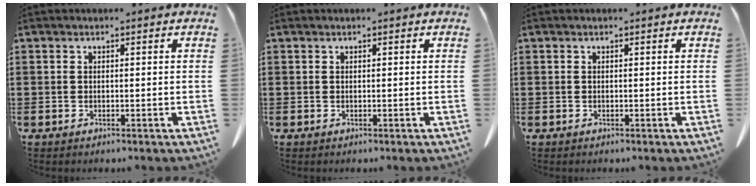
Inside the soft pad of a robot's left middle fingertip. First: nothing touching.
{"total": 0.0}
{"total": 0.0}